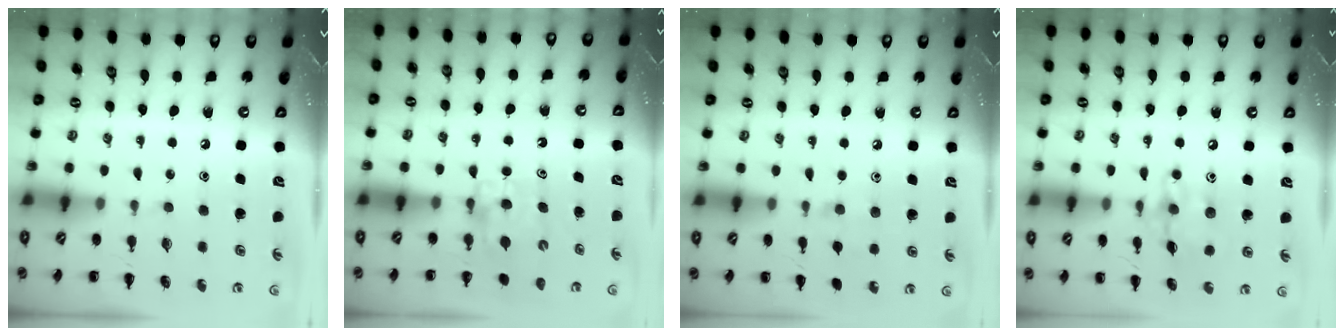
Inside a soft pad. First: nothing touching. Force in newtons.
{"total": 4.5, "press": 4.5, "slide": 0.5}
{"total": 5.2, "press": 4.8, "slide": 1.8}
{"total": 10.4, "press": 10.4, "slide": 0.5}